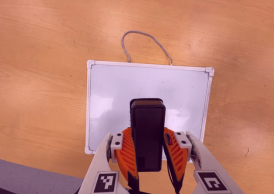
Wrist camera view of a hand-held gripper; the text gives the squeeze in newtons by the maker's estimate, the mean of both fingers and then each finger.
{"total": 8.2, "left": 6.8, "right": 9.7}